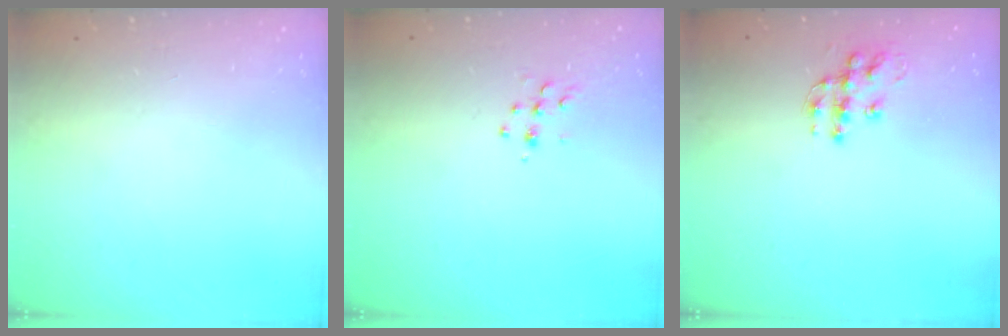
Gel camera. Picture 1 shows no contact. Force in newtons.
{"total": 5.4, "press": 5.4, "slide": 0.6}
{"total": 10.7, "press": 10.7, "slide": 0.6}